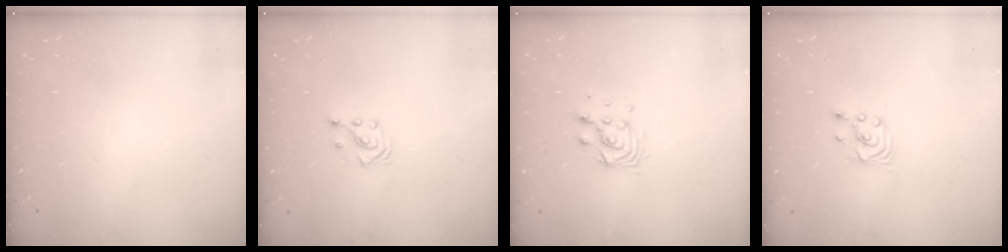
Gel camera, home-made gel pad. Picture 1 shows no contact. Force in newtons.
{"total": 3.2, "press": 3.2, "slide": 0.4}
{"total": 7.0, "press": 7.0, "slide": 0.5}
{"total": 2.2, "press": 2.2, "slide": 0.2}